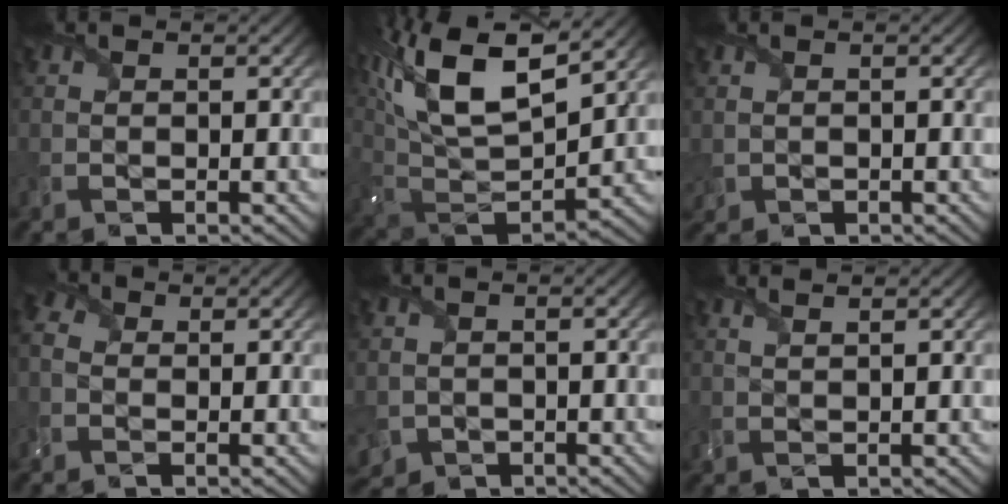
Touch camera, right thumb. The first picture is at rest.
{"total": 17.6, "force": [9.2, 7.5, 13.1], "torque": [-0.310, 0.037, 0.158]}
{"total": 1.1, "force": [0.1, 1.0, 0.4], "torque": [-0.017, -0.005, 0.004]}
{"total": 2.9, "force": [-0.6, 2.4, 1.7], "torque": [-0.051, -0.001, -0.021]}
{"total": 2.4, "force": [-0.8, 2.2, 0.6], "torque": [-0.027, -0.020, -0.018]}
{"total": 2.0, "force": [1.4, 0.5, 1.3], "torque": [-0.020, 0.004, 0.014]}